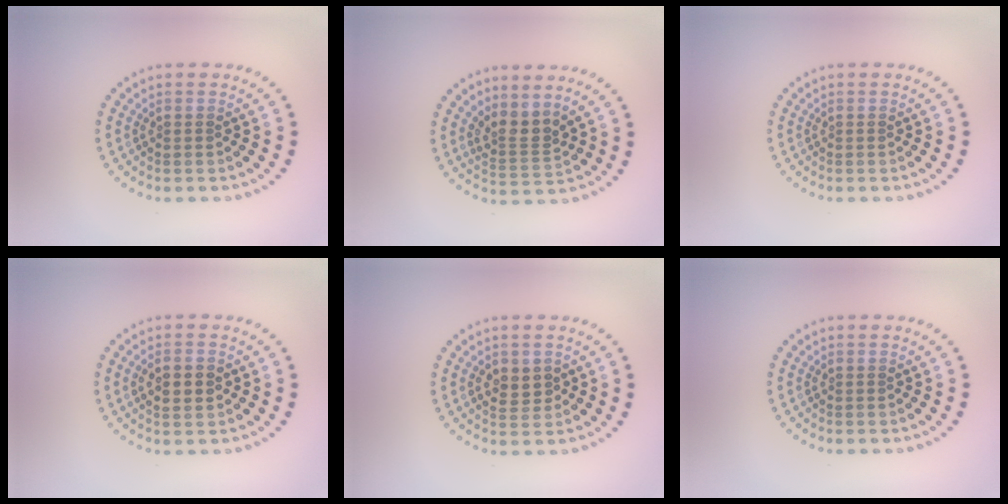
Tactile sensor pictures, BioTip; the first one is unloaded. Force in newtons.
{"total": 2.6, "press": 1.9, "slide": 1.8}
{"total": 0.0}
{"total": 2.5, "press": 2.4, "slide": 0.2}
{"total": 2.3, "press": 2.2, "slide": 0.3}
{"total": 0.0}